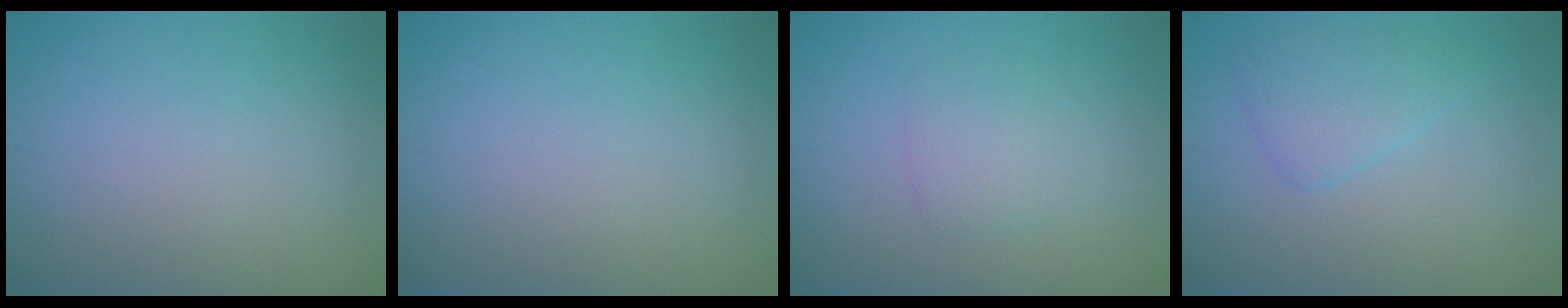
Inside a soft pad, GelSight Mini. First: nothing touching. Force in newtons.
{"total": 0.0}
{"total": 1.8, "press": 1.8, "slide": 0.2}
{"total": 2.4, "press": 2.4, "slide": 0.1}